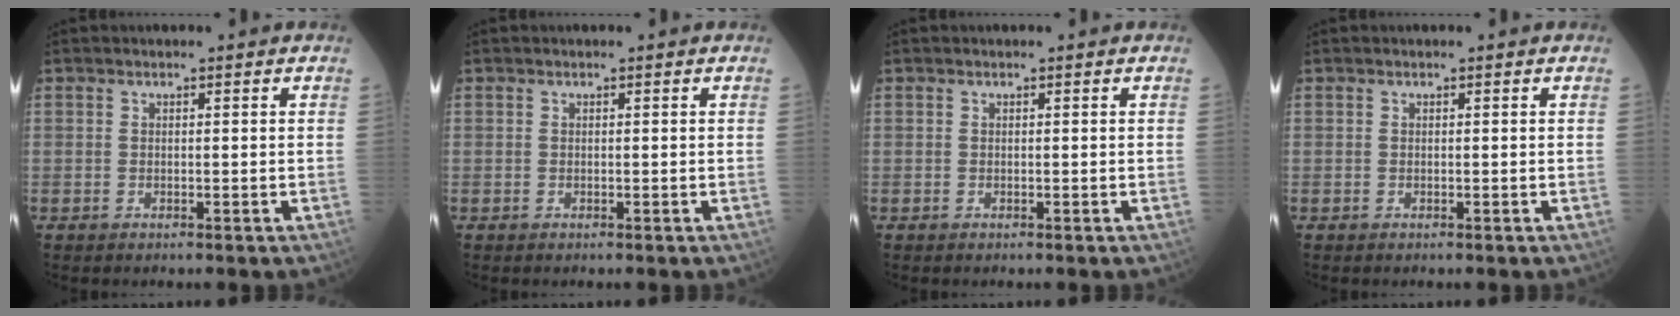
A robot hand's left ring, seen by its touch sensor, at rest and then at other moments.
{"total": 0.0}
{"total": 0.0}
{"total": 0.0}